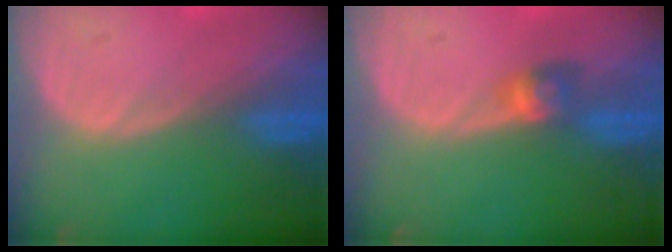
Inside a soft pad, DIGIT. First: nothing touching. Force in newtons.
{"total": 2.8, "press": 2.5, "slide": 1.3}